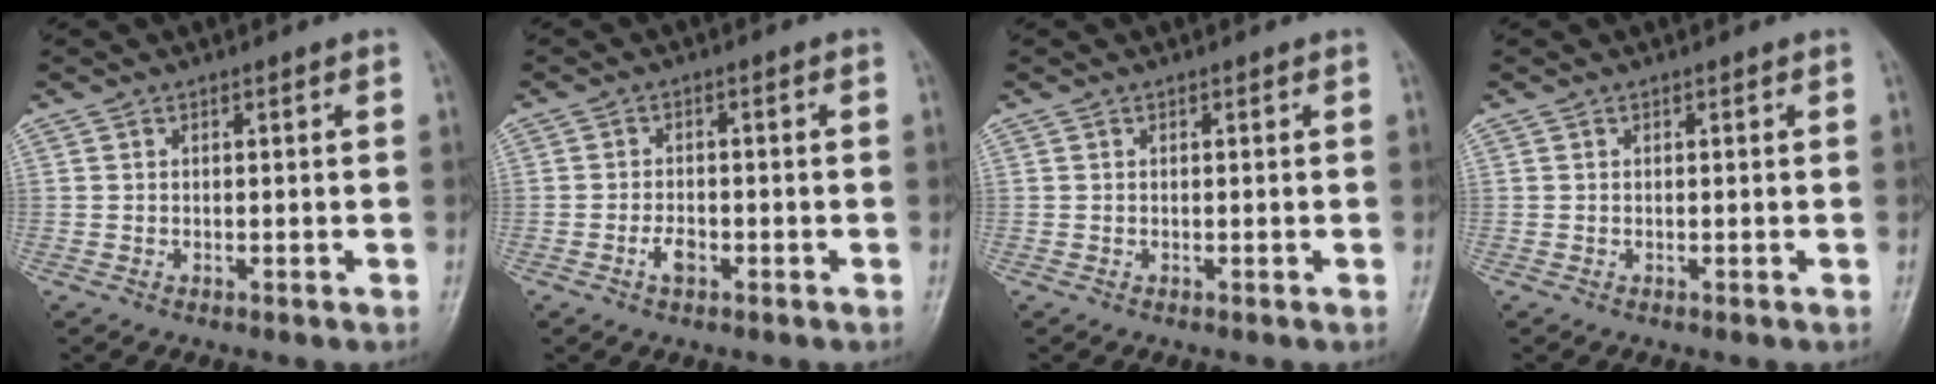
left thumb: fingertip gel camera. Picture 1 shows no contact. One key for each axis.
{"total": 2.7, "fx": -1.4, "fy": 1.5, "fz": 1.7, "tx": -0.030, "ty": 0.010, "tz": -0.027}
{"total": 0.0}
{"total": 0.0}